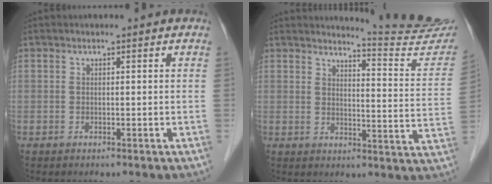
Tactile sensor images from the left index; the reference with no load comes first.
{"total": 13.1, "force": [12.9, -1.1, 1.5], "torque": [-0.018, -0.103, 0.141]}